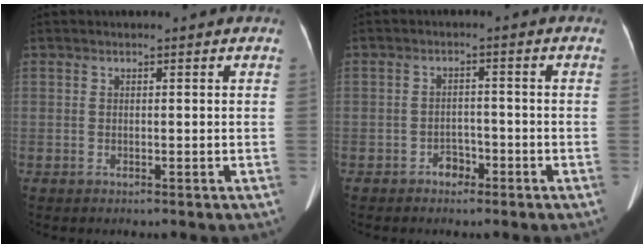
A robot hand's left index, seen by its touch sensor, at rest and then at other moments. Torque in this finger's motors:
{"motor_torque": [-0.08, 0.08, 0.01, 0.00]}